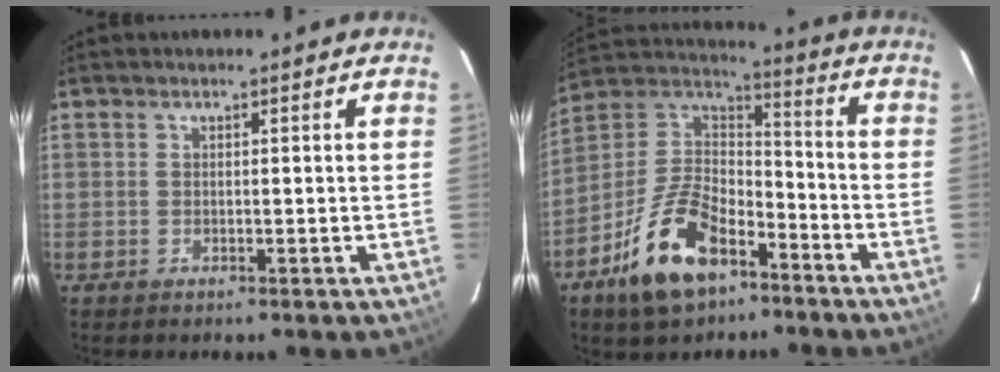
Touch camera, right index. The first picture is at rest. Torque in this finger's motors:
{"motor_torque": [0.64, -0.66, 0.89, 0.21]}